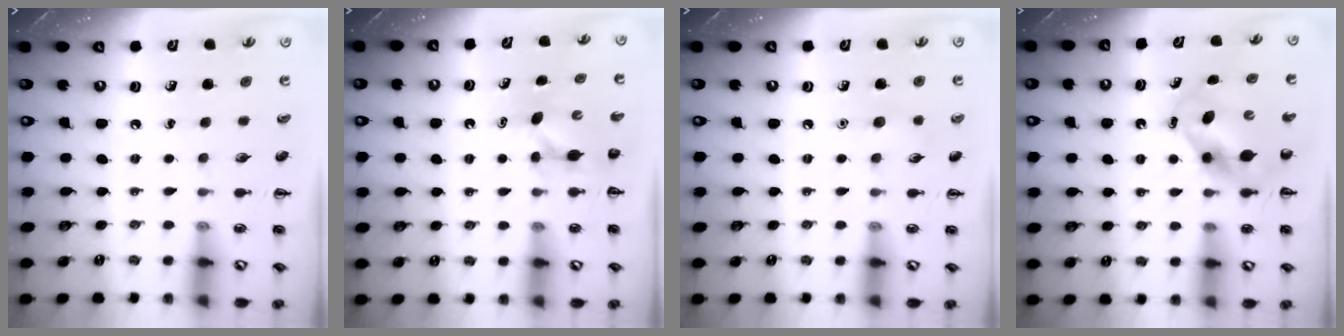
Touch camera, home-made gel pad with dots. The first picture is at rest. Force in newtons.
{"total": 4.0, "press": 3.9, "slide": 1.1}
{"total": 4.5, "press": 4.3, "slide": 1.3}
{"total": 5.5, "press": 5.4, "slide": 0.9}